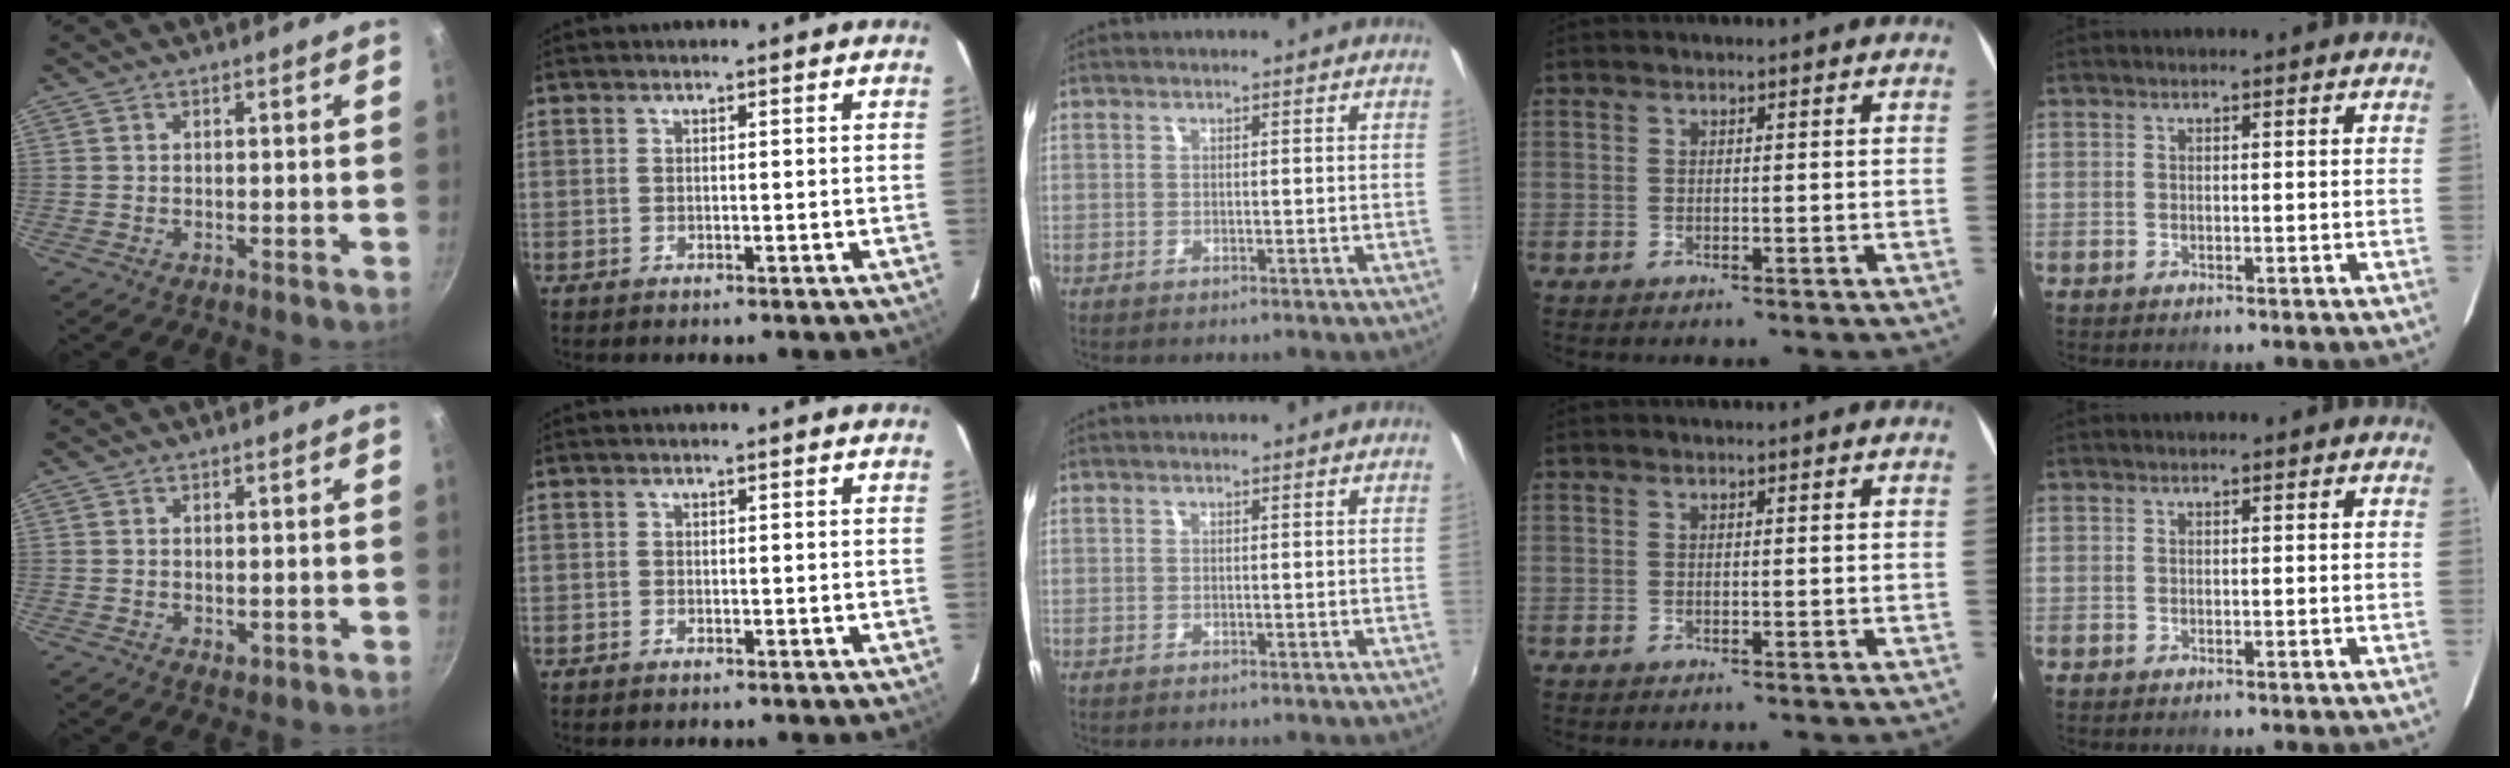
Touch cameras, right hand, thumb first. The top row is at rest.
{"thumb": {"total": 1.4, "force": [0.0, 1.0, 1.0], "torque": [-0.013, -0.003, 0.001]}, "index": {"total": 0.6, "force": [-0.5, 0.3, 0.1], "torque": [-0.002, -0.001, -0.010]}}